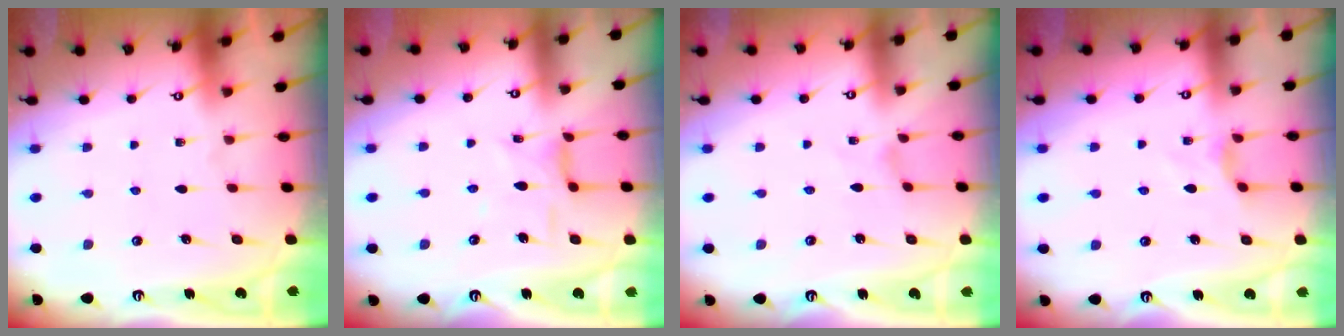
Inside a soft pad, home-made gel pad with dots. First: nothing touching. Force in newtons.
{"total": 6.9, "press": 6.9, "slide": 0.6}
{"total": 0.7, "press": 0.7, "slide": 0.2}
{"total": 3.0, "press": 3.0, "slide": 0.3}